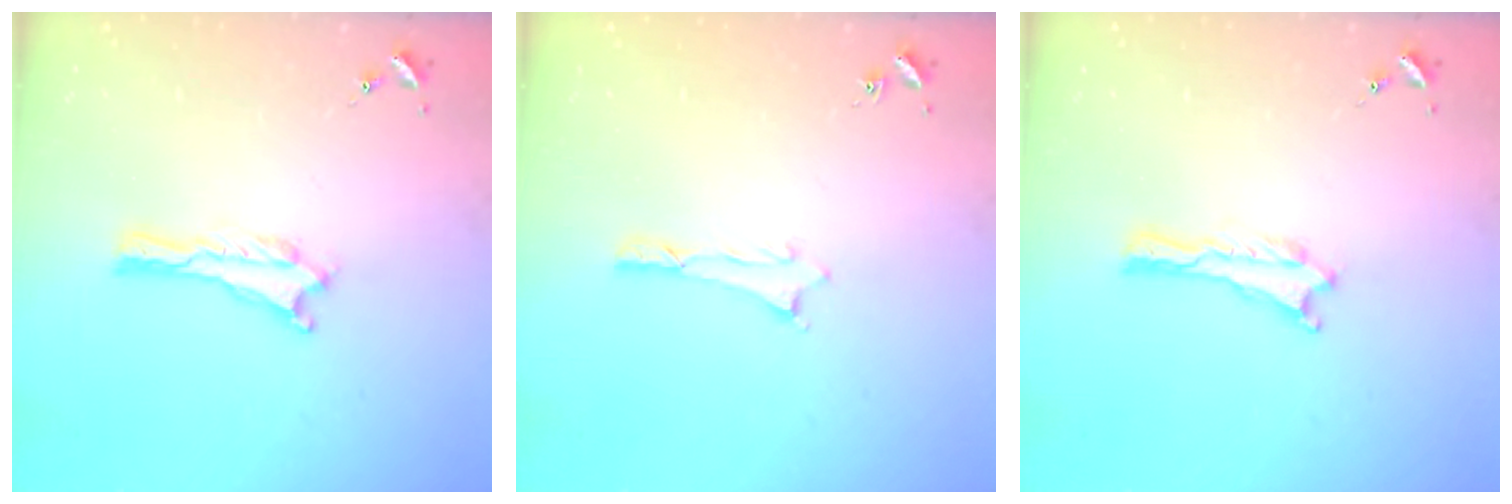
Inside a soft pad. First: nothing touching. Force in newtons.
{"total": 0.6, "press": 0.5, "slide": 0.2}
{"total": 0.0}